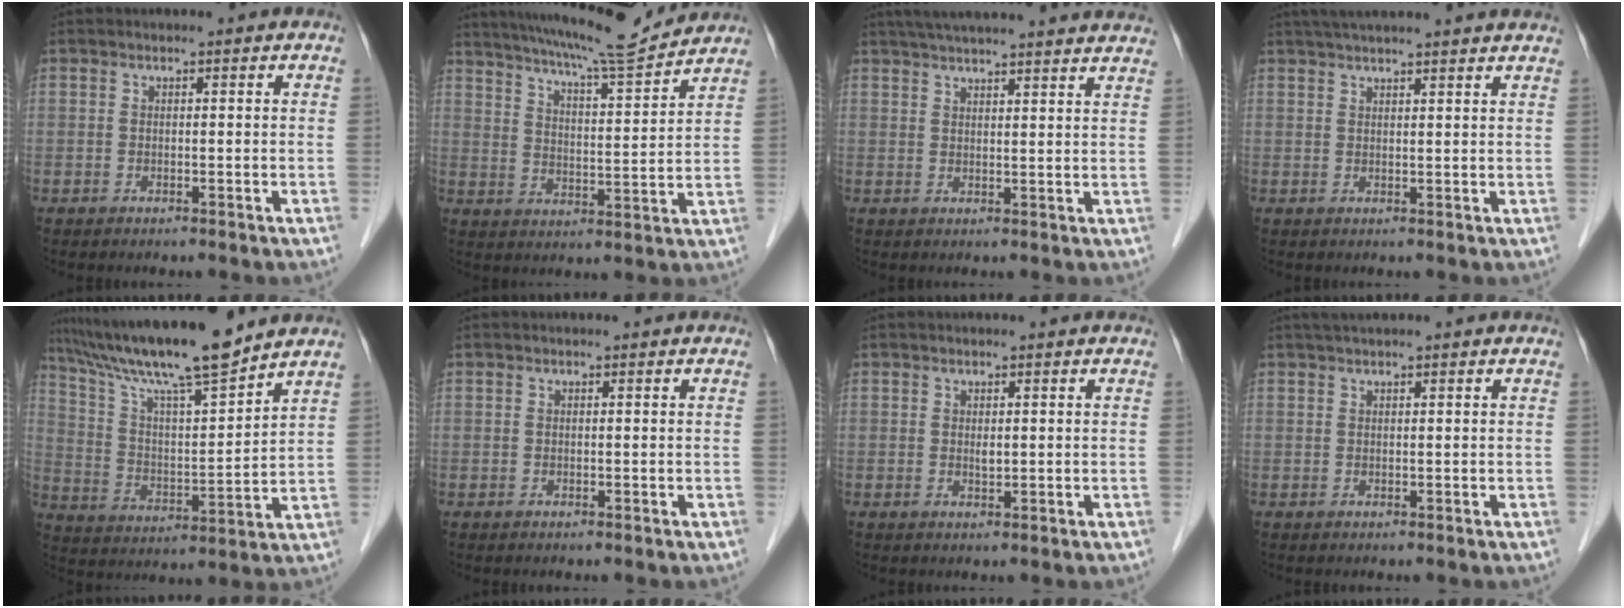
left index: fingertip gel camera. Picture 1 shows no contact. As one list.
[{"total": 13.6, "force": [12.7, -0.3, 4.9], "torque": [-0.088, -0.003, 0.188]}, {"total": 21.8, "force": [19.8, 1.0, 9.1], "torque": [-0.145, 0.018, 0.254]}, {"total": 14.5, "force": [12.9, 0.4, 6.6], "torque": [-0.108, 0.038, 0.167]}, {"total": 16.2, "force": [13.8, -0.1, 8.5], "torque": [-0.153, 0.004, 0.241]}, {"total": 0.0}, {"total": 0.8, "force": [0.2, 0.3, 0.7], "torque": [-0.014, -0.003, 0.005]}, {"total": 1.9, "force": [1.6, -0.2, 1.1], "torque": [-0.014, 0.019, 0.031]}]